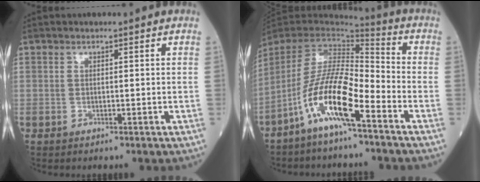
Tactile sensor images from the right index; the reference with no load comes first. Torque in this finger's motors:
{"motor_torque": [1.14, -1.00, 1.05, 0.21]}